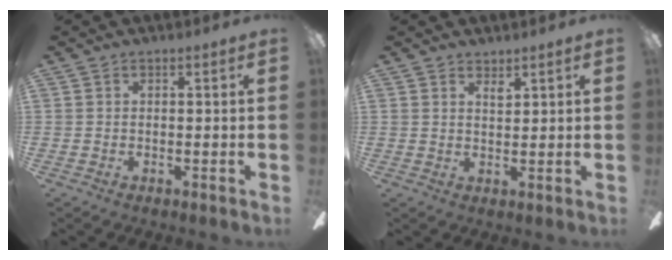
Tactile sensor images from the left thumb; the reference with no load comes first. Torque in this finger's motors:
{"motor_torque": [0.18, -0.27, -0.37, 0.09, 0.01]}